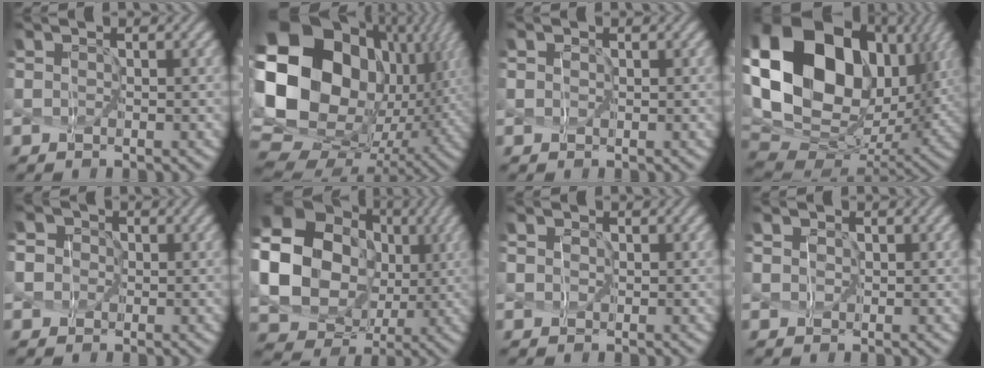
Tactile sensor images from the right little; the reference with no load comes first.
{"total": 22.3, "force": [3.8, 17.1, 13.9], "torque": [-0.324, -0.012, 0.090]}
{"total": 1.5, "force": [0.7, 1.2, 0.7], "torque": [-0.002, 0.017, -0.004]}
{"total": 20.4, "force": [6.0, 14.5, 13.1], "torque": [-0.304, 0.002, 0.148]}
{"total": 4.8, "force": [0.7, 4.5, 1.6], "torque": [-0.040, 0.039, -0.010]}
{"total": 20.7, "force": [2.4, 18.6, 8.8], "torque": [-0.236, 0.023, 0.016]}
{"total": 2.6, "force": [1.1, 1.9, 1.2], "torque": [-0.013, 0.024, 0.002]}
{"total": 2.9, "force": [1.3, 2.2, 1.4], "torque": [-0.017, 0.025, 0.005]}